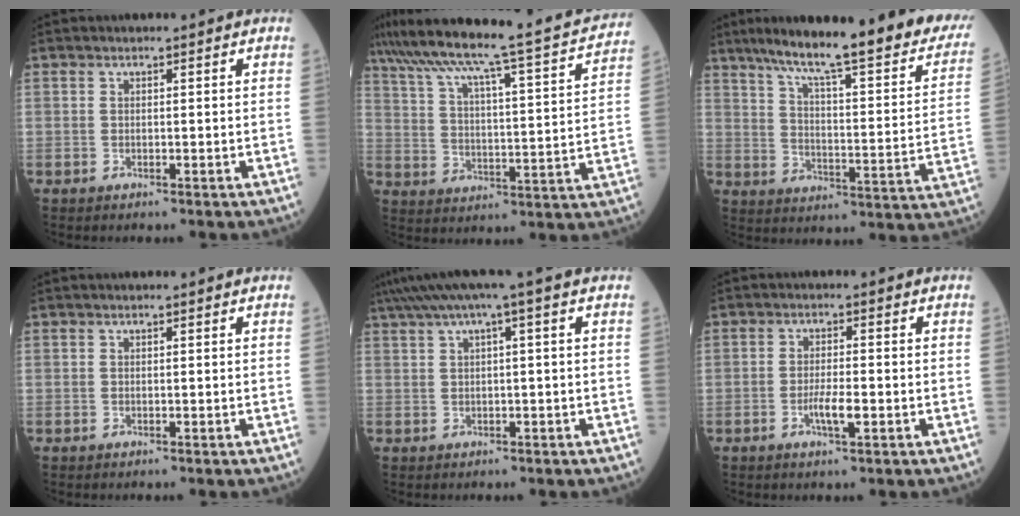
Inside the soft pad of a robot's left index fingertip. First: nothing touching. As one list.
[{"total": 26.2, "force": [22.7, 1.3, 13.1], "torque": [-0.219, -0.007, 0.308]}, {"total": 30.4, "force": [24.2, 3.5, 18.0], "torque": [-0.249, -0.042, 0.314]}, {"total": 0.6, "force": [0.5, 0.0, 0.4], "torque": [-0.009, 0.010, 0.009]}, {"total": 5.9, "force": [3.5, -1.0, 4.6], "torque": [-0.081, 0.036, 0.062]}, {"total": 3.3, "force": [-1.1, 0.5, 3.1], "torque": [-0.061, -0.001, -0.019]}]